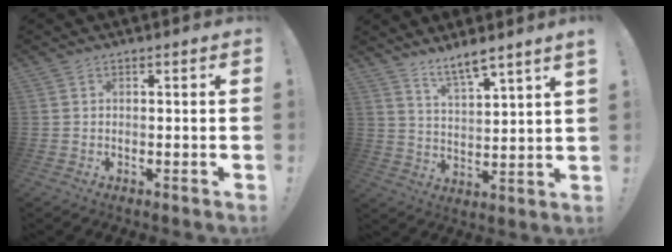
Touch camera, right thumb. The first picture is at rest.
{"total": 7.6, "force": [6.5, 0.3, 3.9], "torque": [-0.064, -0.047, 0.111]}